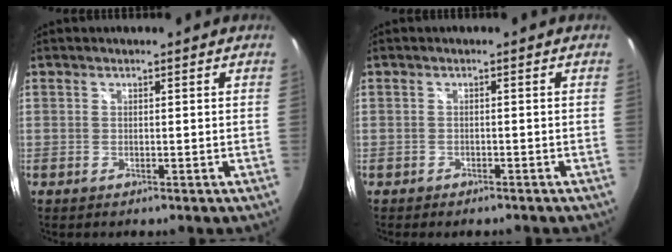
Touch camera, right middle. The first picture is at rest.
{"total": 2.1, "force": [-1.7, 0.9, 0.8], "torque": [-0.017, -0.011, -0.025]}